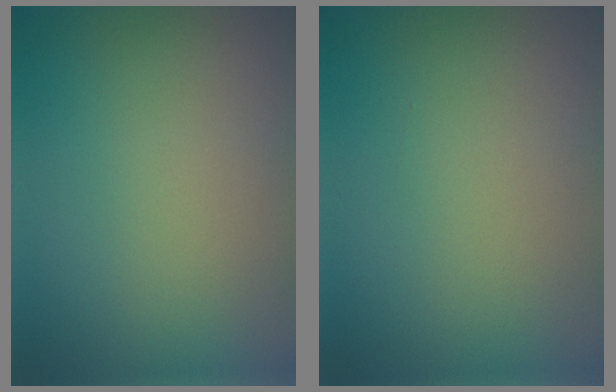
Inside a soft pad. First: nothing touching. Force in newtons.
{"total": 0.0}